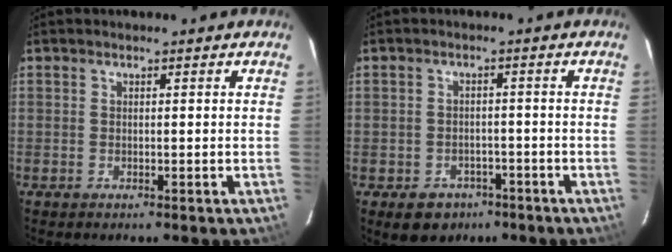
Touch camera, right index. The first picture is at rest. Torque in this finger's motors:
{"motor_torque": [-0.46, 0.06, -0.66, -0.21]}